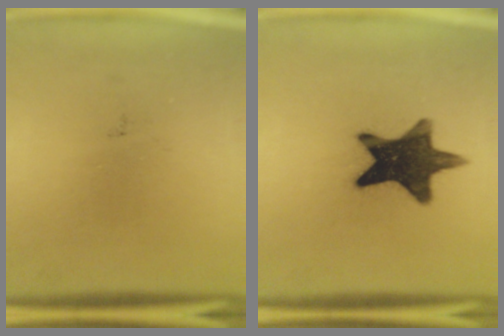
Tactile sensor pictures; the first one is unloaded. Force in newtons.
{"total": 15.2}